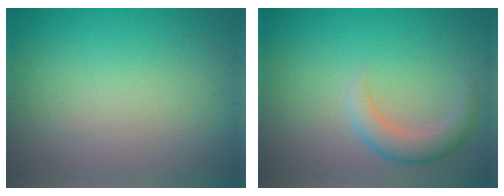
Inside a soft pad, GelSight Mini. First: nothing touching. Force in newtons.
{"total": 2.8, "press": 2.8, "slide": 0.1}